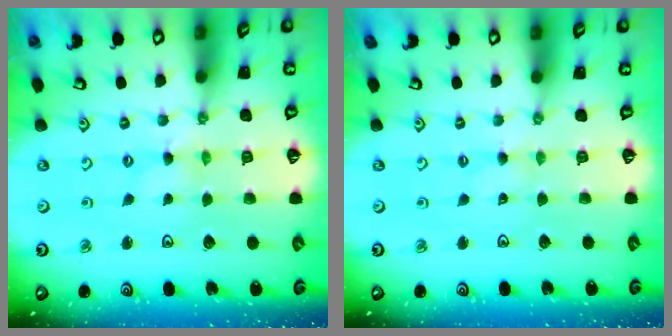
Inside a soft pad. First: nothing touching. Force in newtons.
{"total": 0.0}